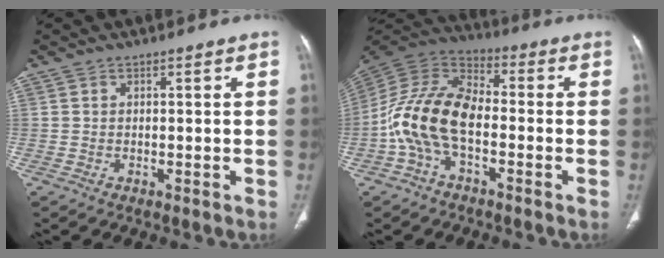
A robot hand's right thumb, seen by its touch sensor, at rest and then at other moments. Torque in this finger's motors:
{"motor_torque": [0.76, 1.73, 1.58, -1.19, 0.19]}